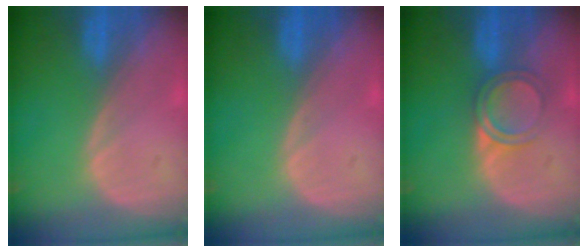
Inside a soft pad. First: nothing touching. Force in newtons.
{"total": 0.0}
{"total": 3.7, "press": 3.6, "slide": 0.3}